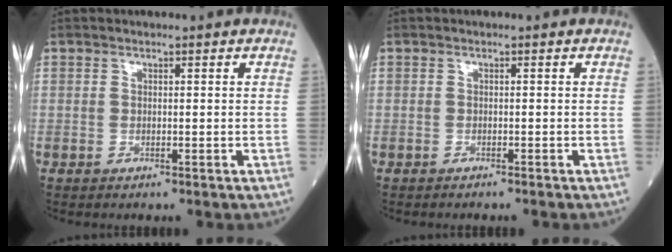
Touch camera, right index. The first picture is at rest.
{"total": 1.4, "force": [-1.3, 0.0, 0.6], "torque": [-0.009, 0.000, -0.016]}